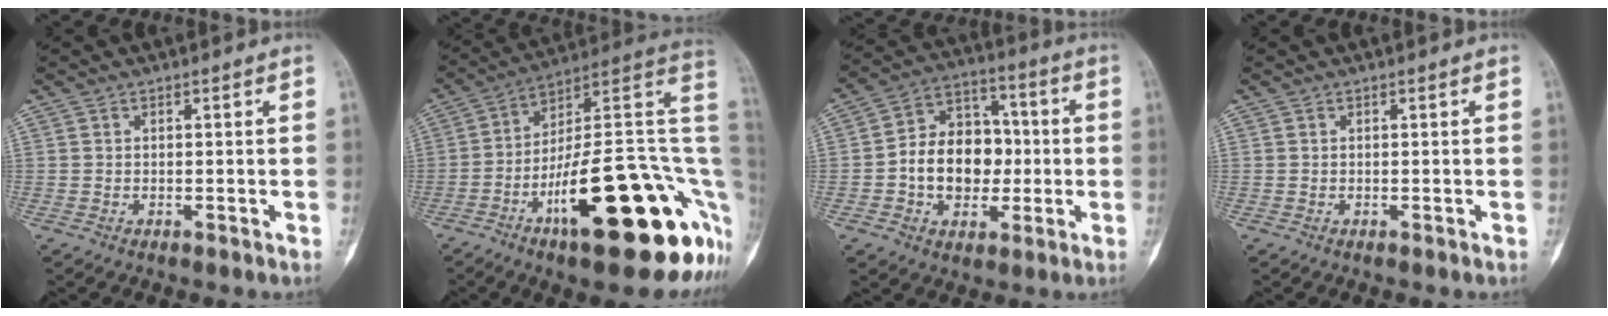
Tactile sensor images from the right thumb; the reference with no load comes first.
{"total": 31.2, "force": [-9.2, 9.9, 28.1], "torque": [-0.313, 0.061, -0.135]}
{"total": 14.8, "force": [-1.5, 11.2, 9.6], "torque": [-0.106, 0.037, -0.026]}
{"total": 0.0}